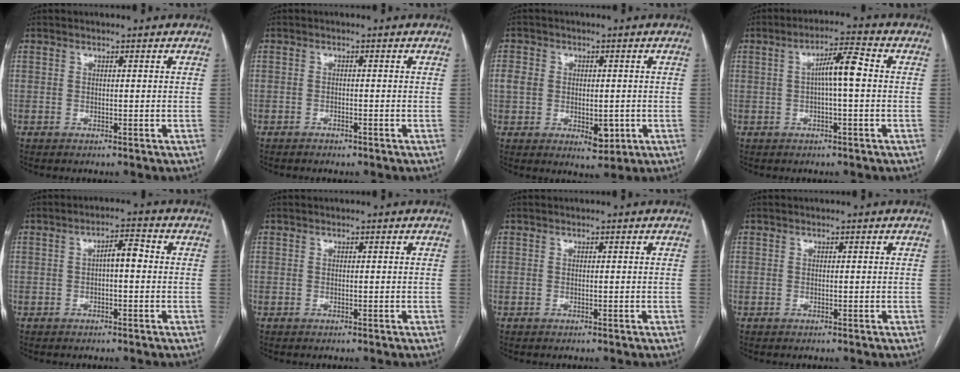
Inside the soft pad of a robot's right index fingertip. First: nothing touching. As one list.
[{"total": 0.9, "force": [-0.8, 0.3, 0.3], "torque": [-0.010, 0.000, -0.011]}, {"total": 7.1, "force": [-1.1, 4.8, 5.2], "torque": [-0.074, 0.005, -0.005]}, {"total": 5.8, "force": [0.2, 0.5, 5.8], "torque": [-0.097, 0.017, 0.003]}, {"total": 3.4, "force": [0.0, 1.0, 3.3], "torque": [-0.052, 0.014, -0.001]}, {"total": 0.0}, {"total": 0.0}, {"total": 0.0}]